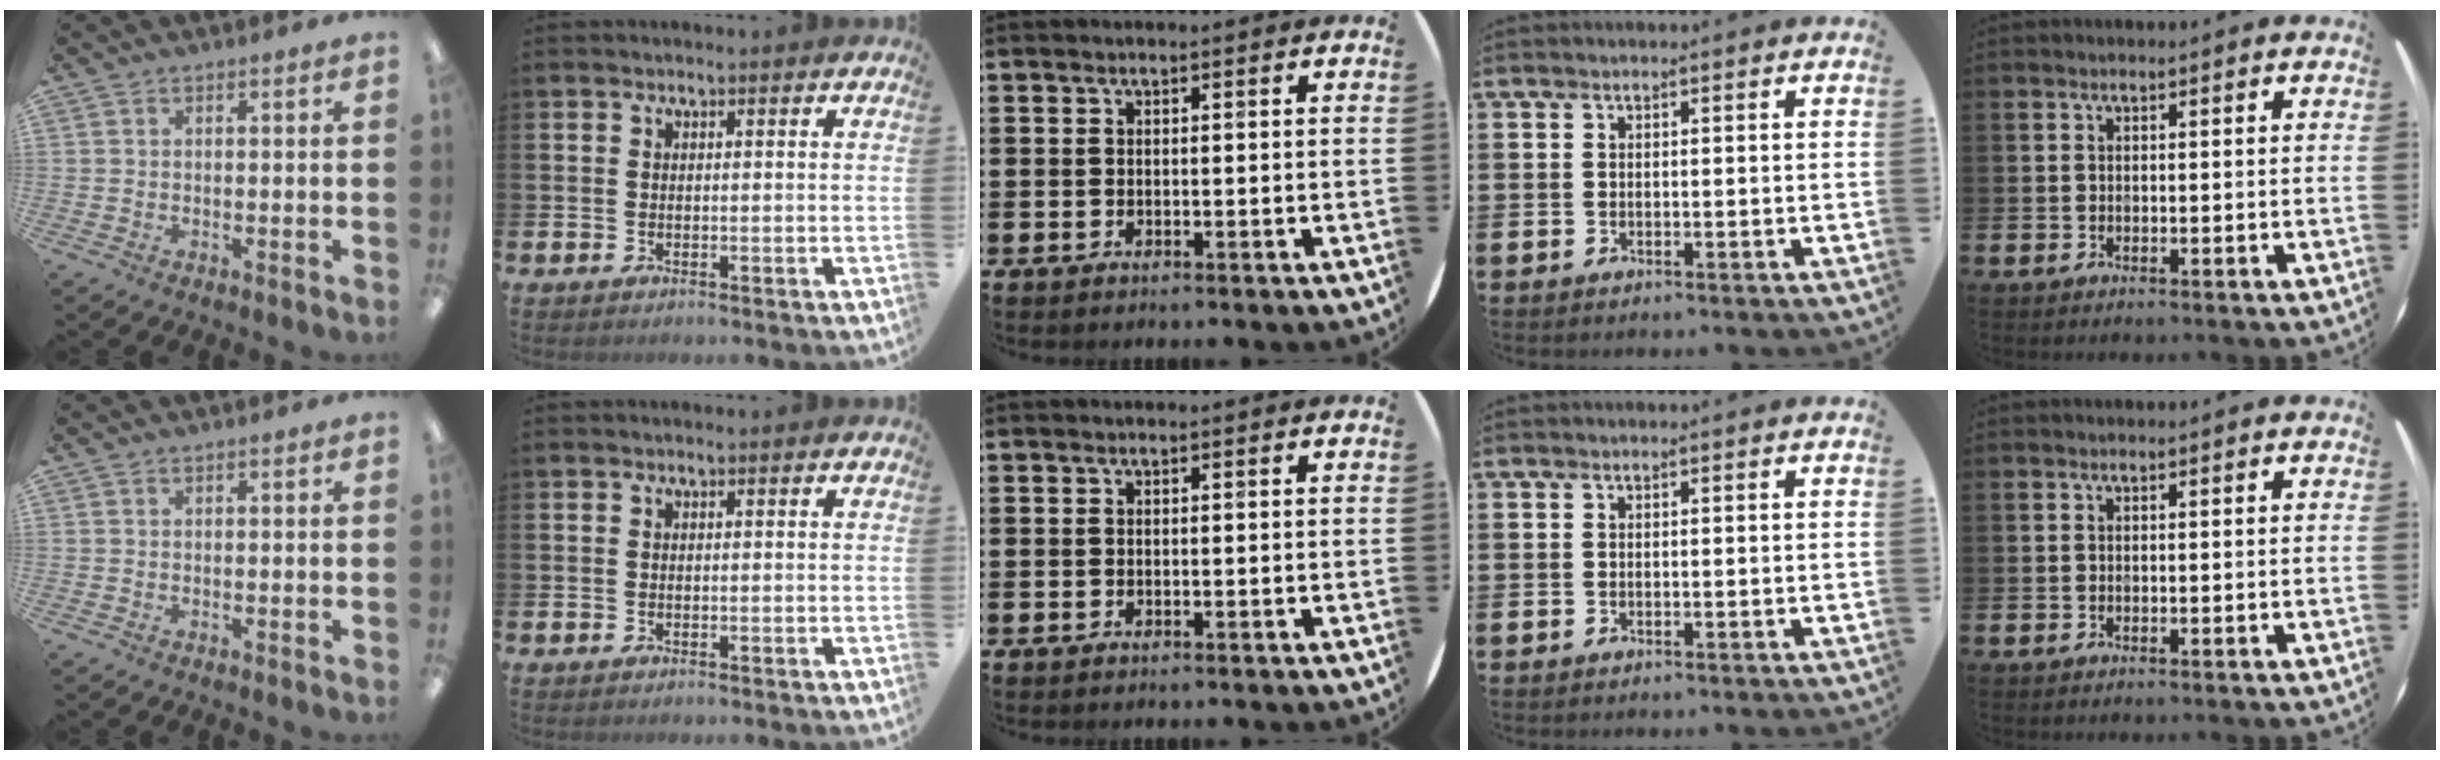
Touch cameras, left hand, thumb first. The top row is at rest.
{}